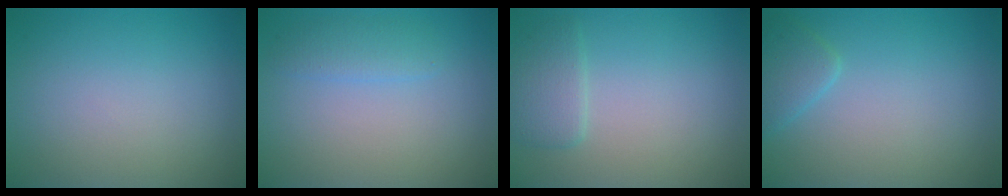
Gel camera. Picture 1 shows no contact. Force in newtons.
{"total": 1.6, "press": 1.6, "slide": 0.2}
{"total": 2.0, "press": 2.0, "slide": 0.3}
{"total": 1.7, "press": 1.7, "slide": 0.2}